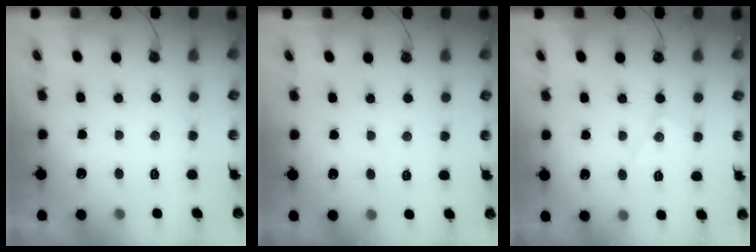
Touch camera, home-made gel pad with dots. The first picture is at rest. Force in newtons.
{"total": 3.8, "press": 3.8, "slide": 0.5}
{"total": 6.7, "press": 6.7, "slide": 0.6}